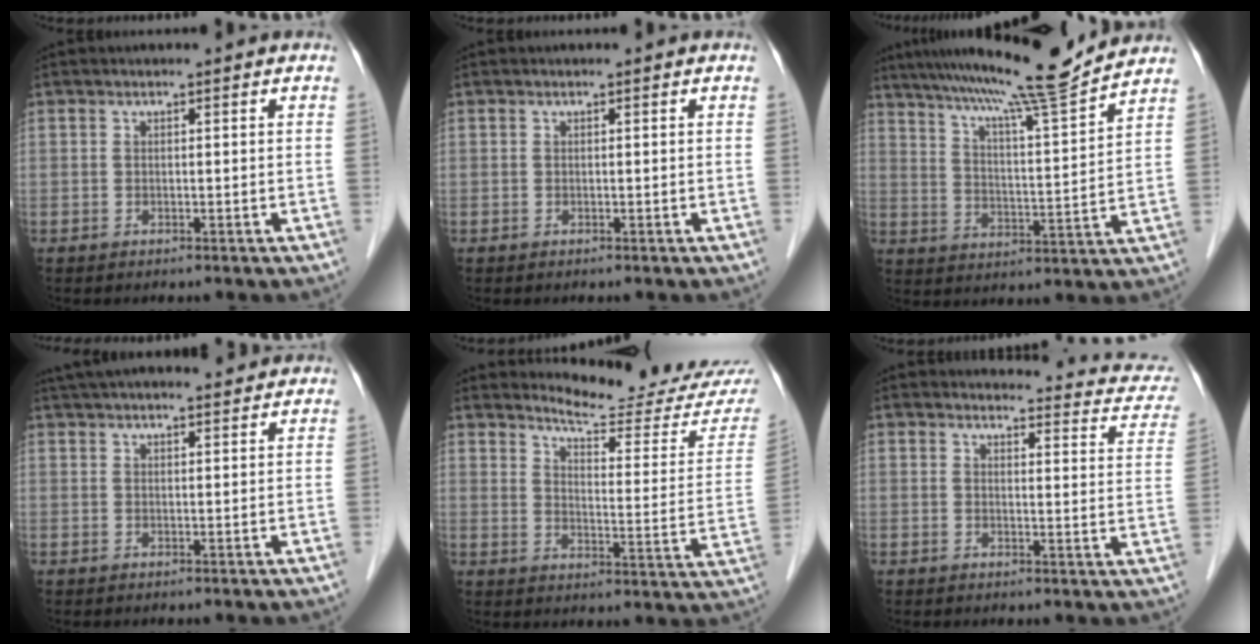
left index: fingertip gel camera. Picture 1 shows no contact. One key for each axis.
{"total": 0.0}
{"total": 14.6, "fx": 12.9, "fy": -1.7, "fz": 6.6, "tx": -0.115, "ty": -0.014, "tz": 0.196}
{"total": 11.9, "fx": 10.7, "fy": 1.8, "fz": 4.9, "tx": -0.076, "ty": 0.031, "tz": 0.154}
{"total": 17.3, "fx": 16.8, "fy": 0.5, "fz": 3.9, "tx": -0.051, "ty": -0.118, "tz": 0.193}
{"total": 13.5, "fx": 12.8, "fy": 3.0, "fz": 2.9, "tx": 0.008, "ty": -0.054, "tz": 0.104}